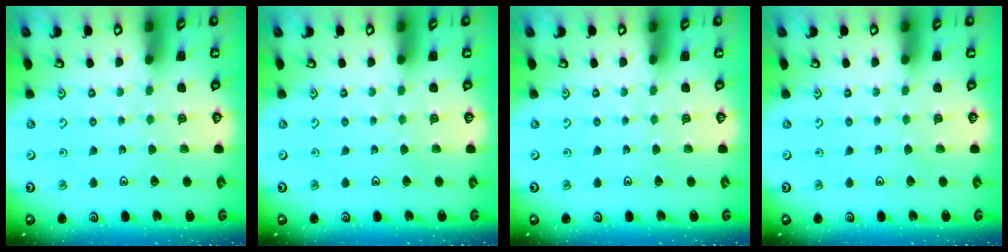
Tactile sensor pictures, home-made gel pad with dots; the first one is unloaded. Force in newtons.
{"total": 0.0}
{"total": 0.0}
{"total": 0.0}